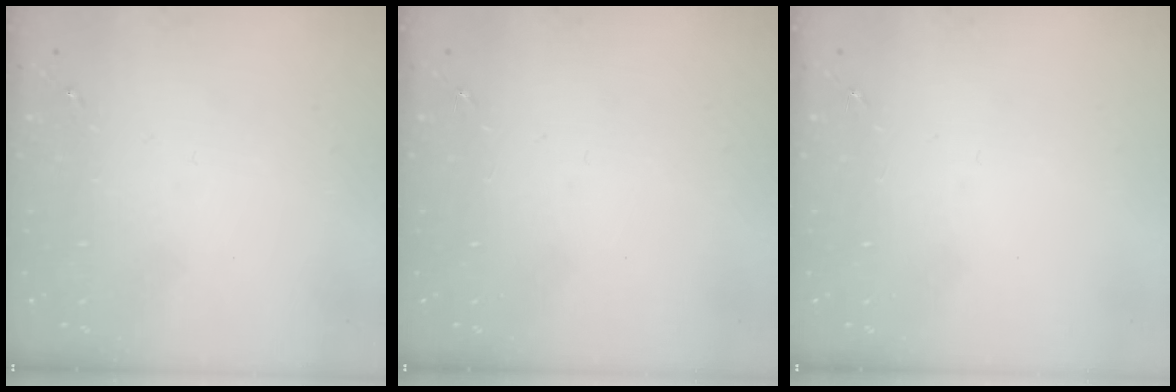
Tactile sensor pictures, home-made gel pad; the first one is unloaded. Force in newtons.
{"total": 0.0}
{"total": 0.0}